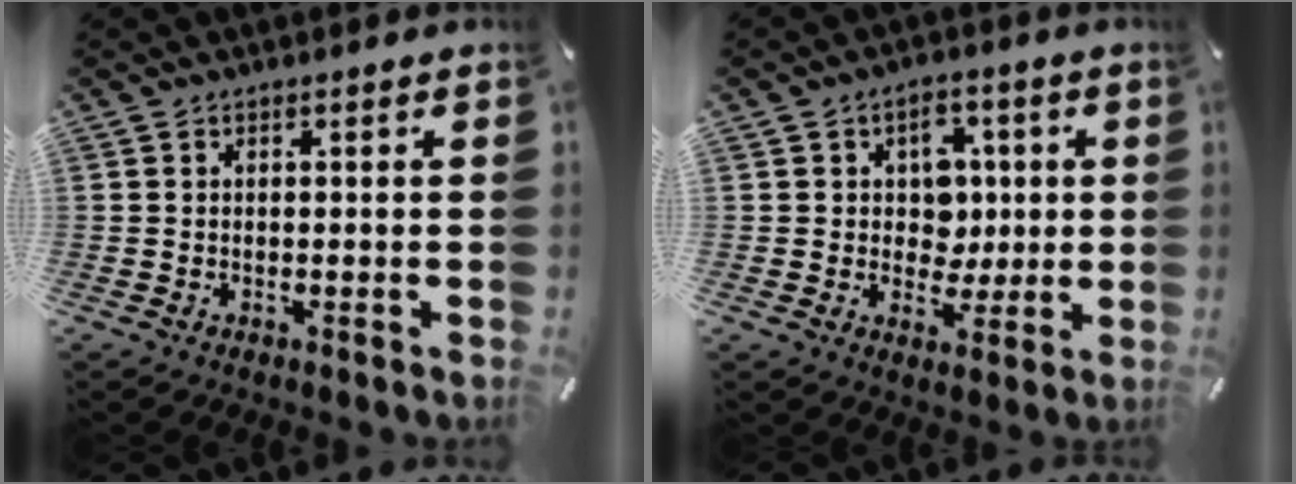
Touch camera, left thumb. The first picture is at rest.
{"total": 8.4, "force": [1.1, 7.6, 3.4], "torque": [-0.040, 0.001, 0.019]}